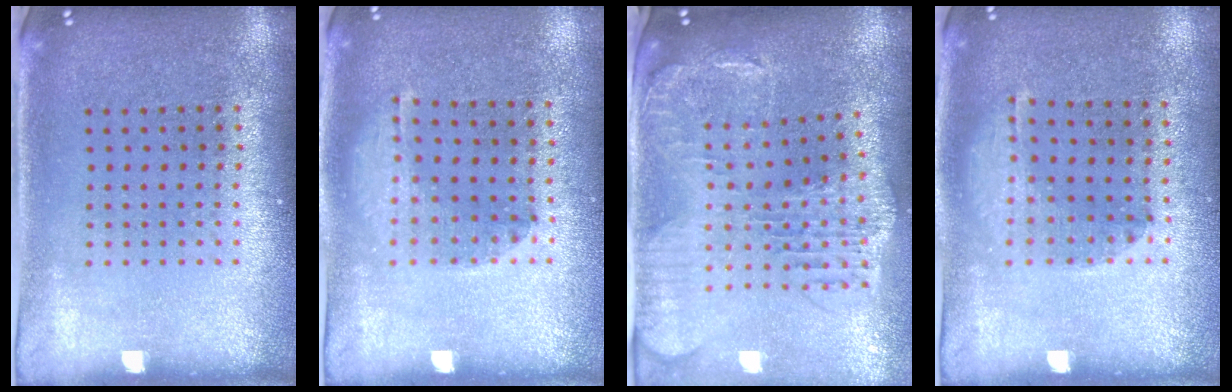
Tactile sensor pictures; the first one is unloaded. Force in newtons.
{"total": 1.0, "press": 1.0, "slide": 0.1}
{"total": 2.1, "press": 1.9, "slide": 0.9}
{"total": 1.0, "press": 1.0, "slide": 0.1}